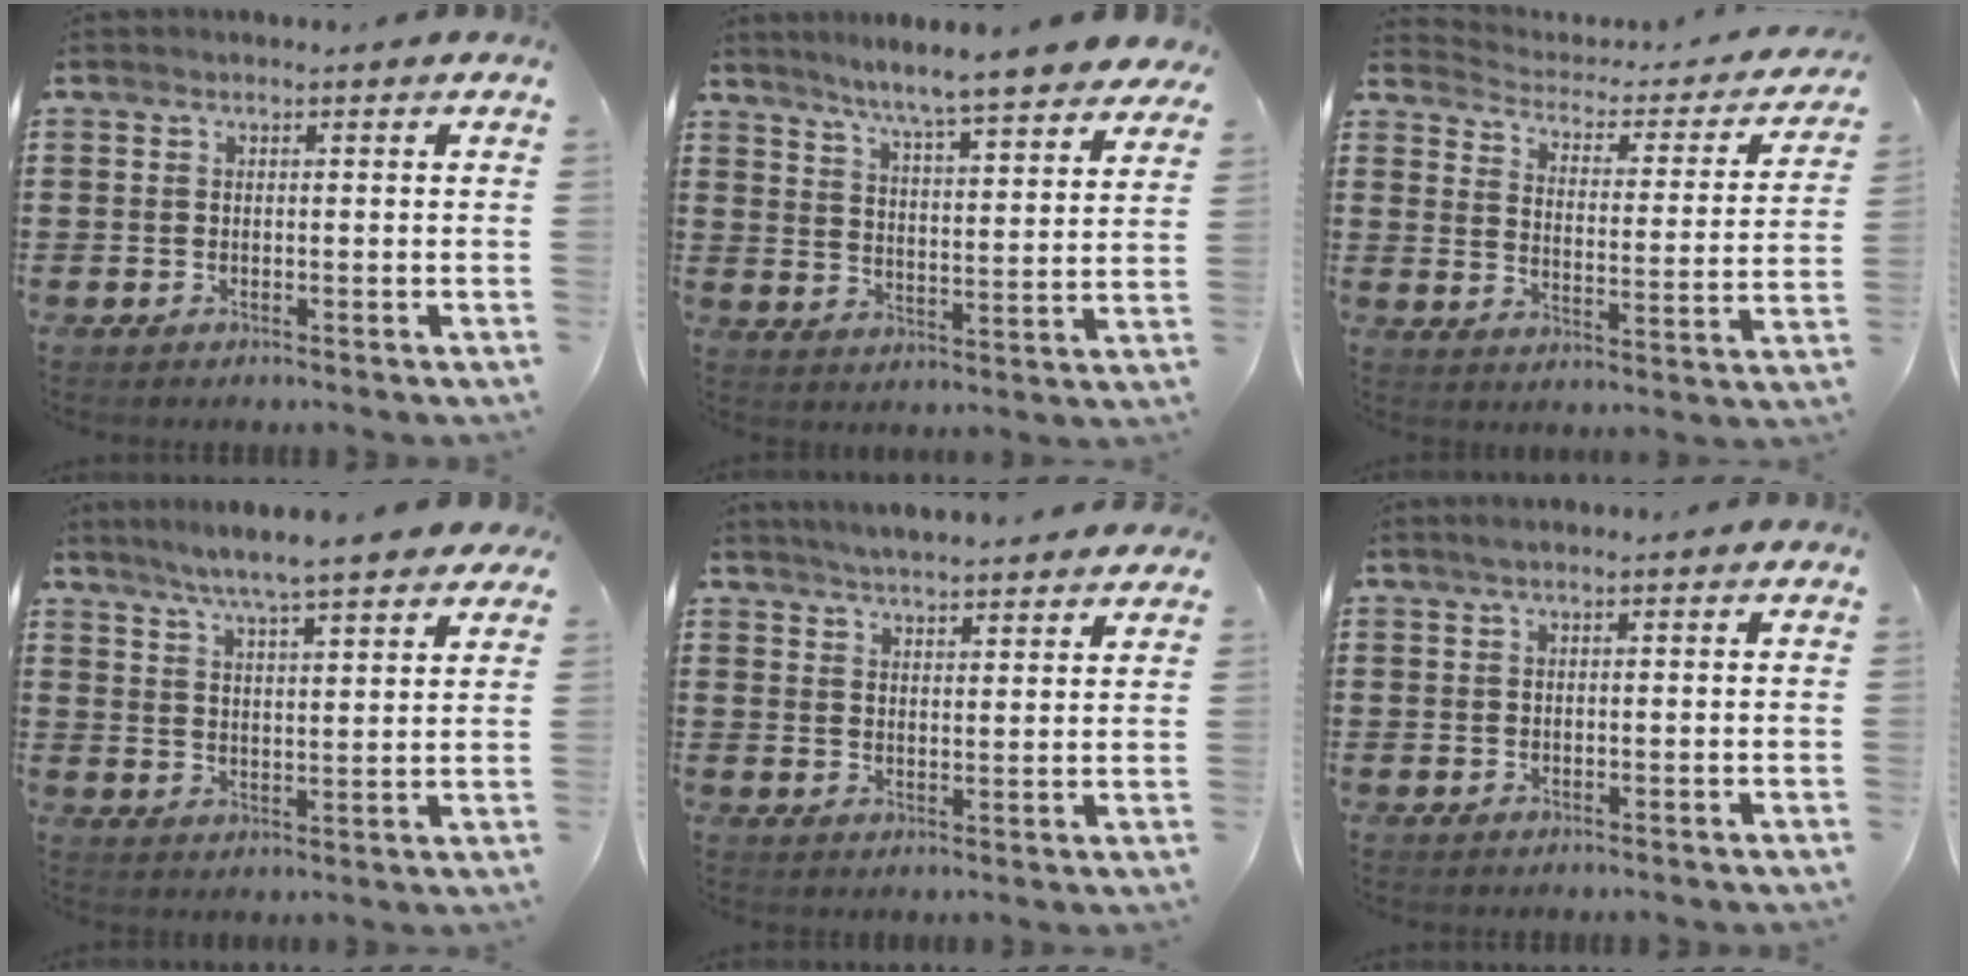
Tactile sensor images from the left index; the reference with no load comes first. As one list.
[{"total": 6.1, "force": [5.6, -0.8, 2.1], "torque": [-0.068, -0.043, 0.092]}, {"total": 2.1, "force": [1.9, 0.7, 0.7], "torque": [-0.033, -0.020, 0.022]}, {"total": 6.1, "force": [5.4, -0.2, 2.7], "torque": [-0.072, -0.023, 0.094]}, {"total": 3.9, "force": [3.9, -0.3, 0.3], "torque": [-0.020, -0.018, 0.069]}, {"total": 0.8, "force": [0.4, 0.0, 0.7], "torque": [-0.012, 0.001, 0.008]}]